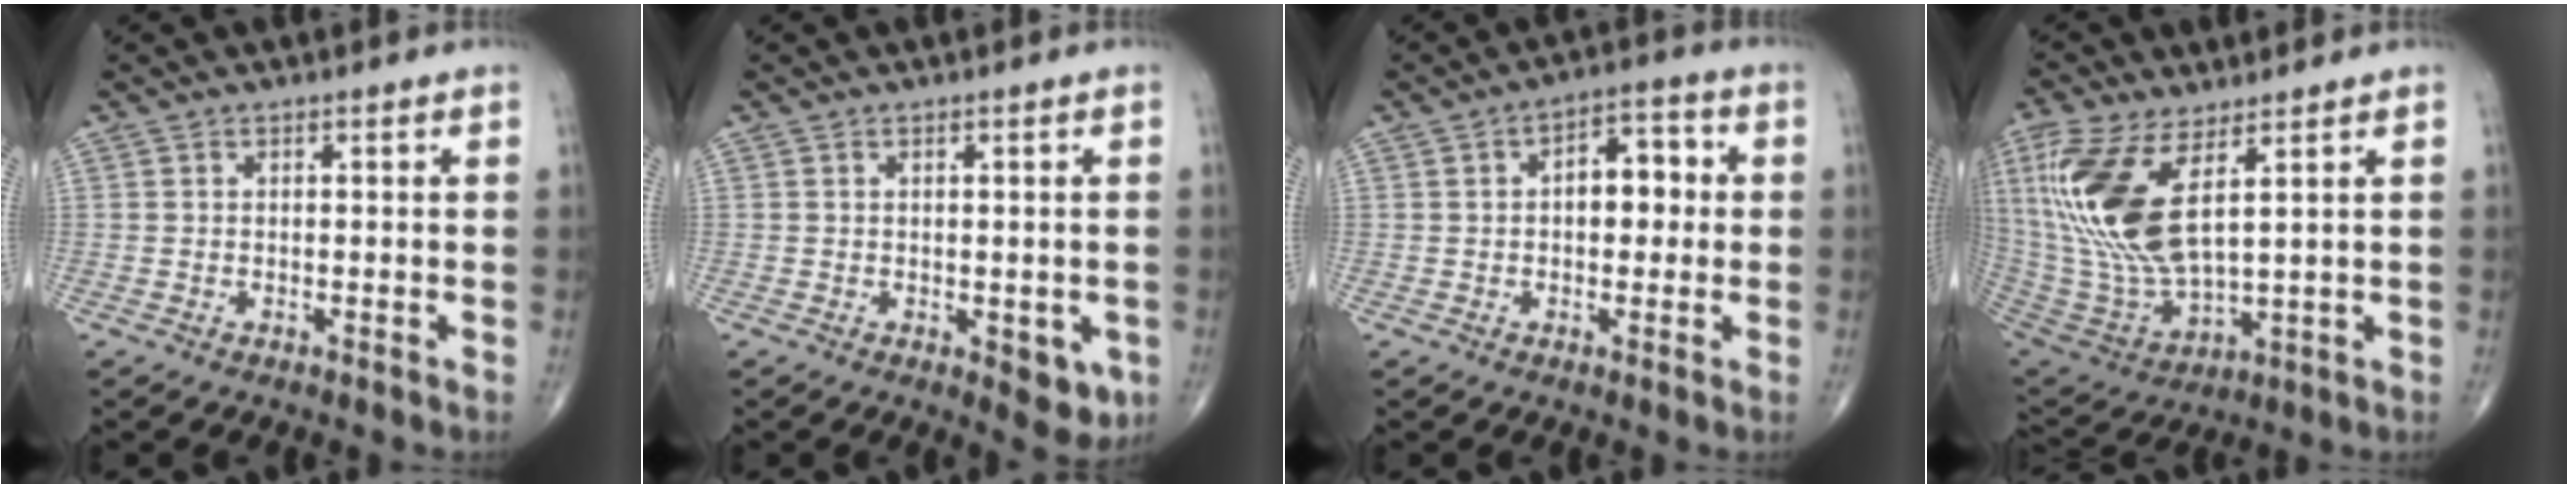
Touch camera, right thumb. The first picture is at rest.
{"total": 4.9, "force": [-1.3, 2.5, 4.0], "torque": [-0.028, -0.007, -0.010]}
{"total": 7.5, "force": [0.6, 4.5, 6.0], "torque": [-0.060, 0.022, 0.000]}
{"total": 19.2, "force": [6.5, 7.8, 16.3], "torque": [-0.366, -0.033, 0.138]}